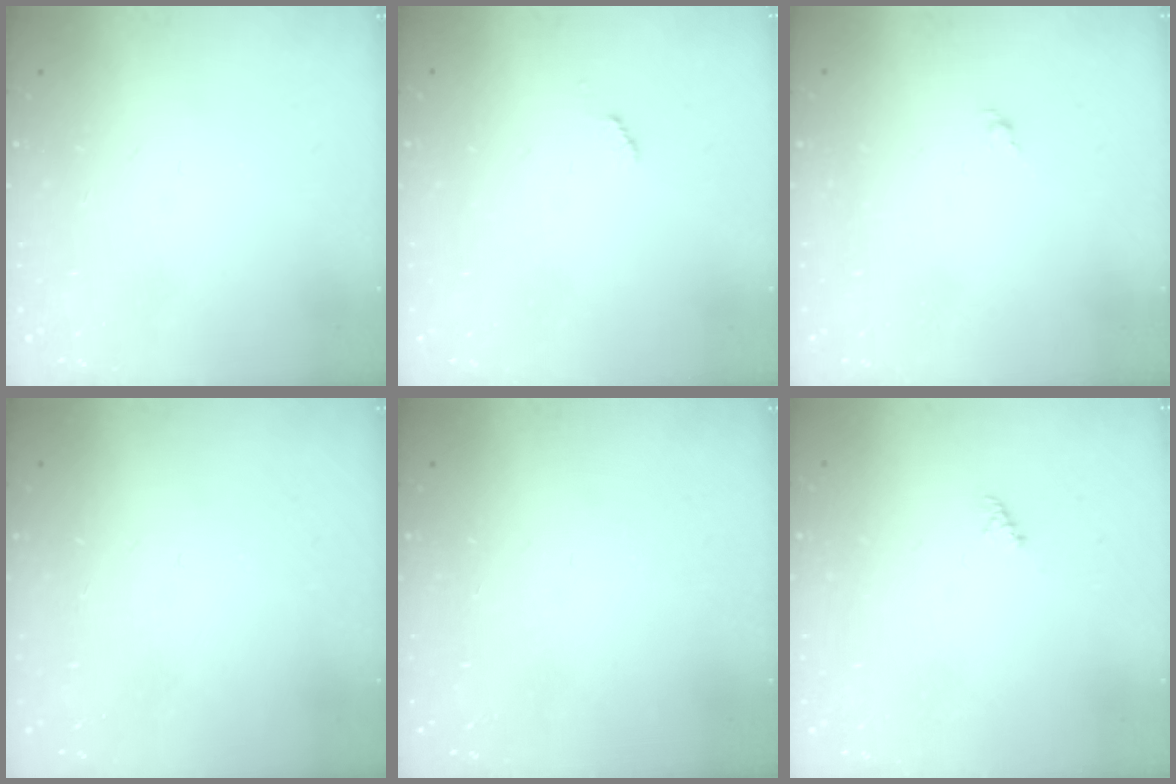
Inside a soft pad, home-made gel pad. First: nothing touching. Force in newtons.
{"total": 2.5, "press": 2.5, "slide": 0.4}
{"total": 1.4, "press": 1.2, "slide": 0.6}
{"total": 0.0}
{"total": 0.0}
{"total": 1.1, "press": 1.1, "slide": 0.3}